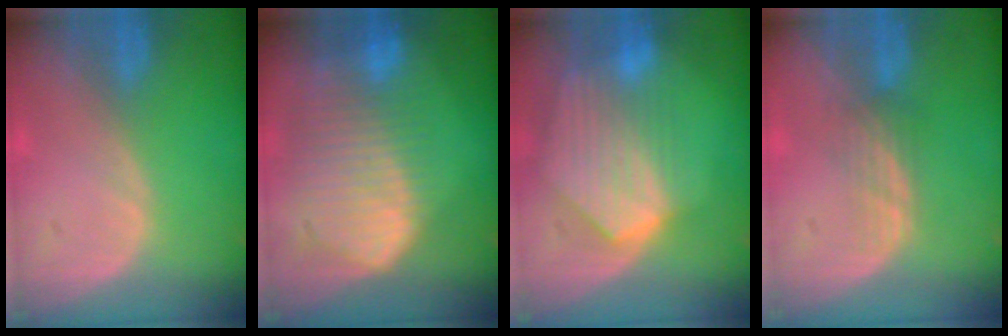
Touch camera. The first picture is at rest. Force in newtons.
{"total": 10.6, "press": 9.1, "slide": 5.3}
{"total": 9.2, "press": 8.1, "slide": 4.4}
{"total": 2.8, "press": 2.5, "slide": 1.2}